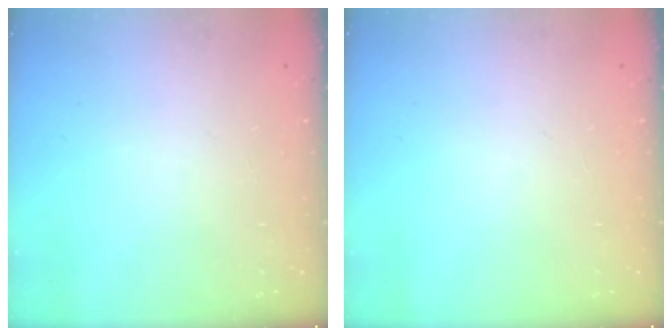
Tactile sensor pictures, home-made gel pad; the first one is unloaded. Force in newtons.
{"total": 0.0}